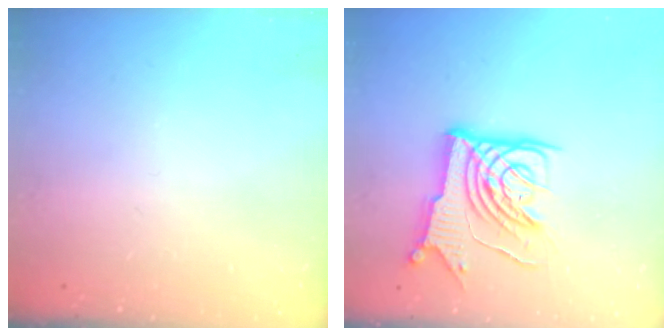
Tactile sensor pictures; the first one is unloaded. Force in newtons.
{"total": 13.6, "press": 13.5, "slide": 1.8}